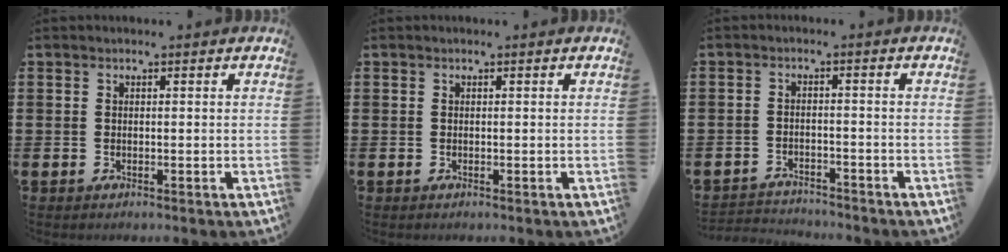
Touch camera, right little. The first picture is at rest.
{"total": 0.0}
{"total": 1.9, "force": [-1.9, 0.2, -0.3], "torque": [-0.002, 0.002, -0.044]}